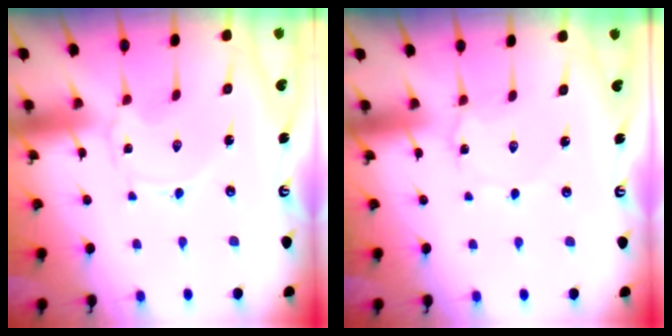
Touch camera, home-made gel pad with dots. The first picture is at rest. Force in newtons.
{"total": 2.3, "press": 2.3, "slide": 0.3}